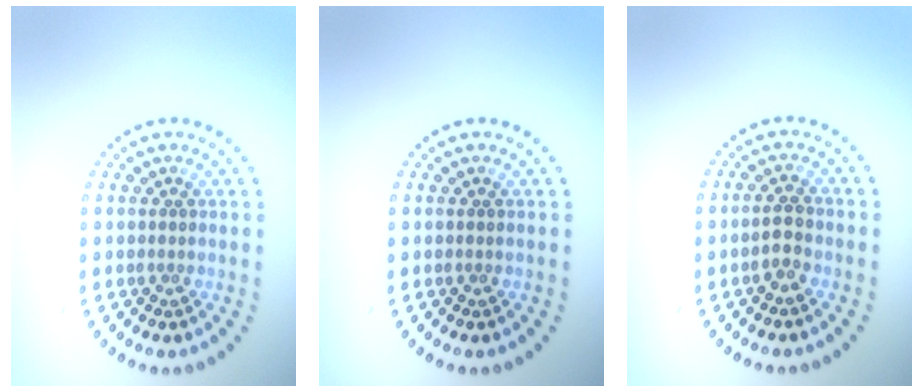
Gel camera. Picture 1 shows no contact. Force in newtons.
{"total": 0.0}
{"total": 1.8, "press": 1.8, "slide": 0.5}